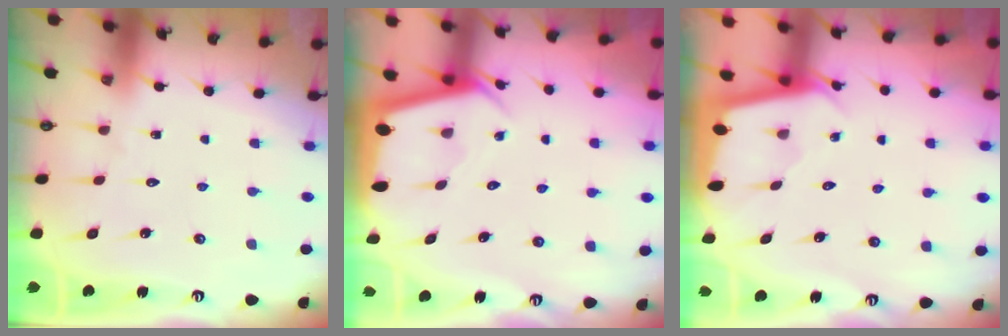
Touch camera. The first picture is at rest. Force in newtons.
{"total": 2.5, "press": 2.5, "slide": 0.2}
{"total": 1.8, "press": 1.7, "slide": 0.1}